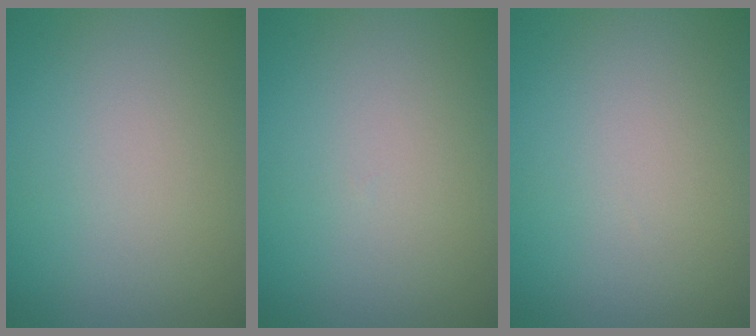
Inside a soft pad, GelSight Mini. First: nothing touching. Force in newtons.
{"total": 0.0}
{"total": 0.0}